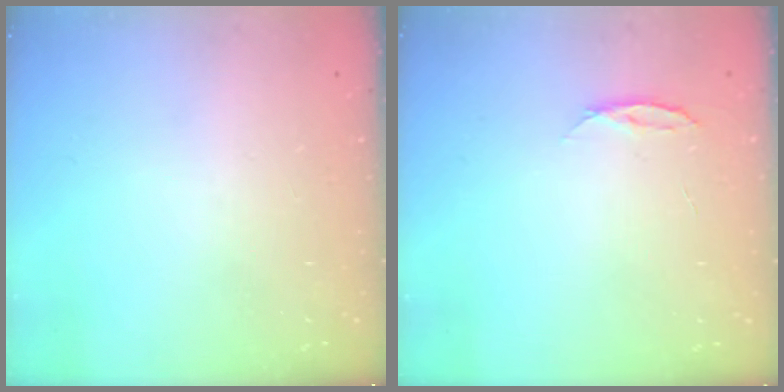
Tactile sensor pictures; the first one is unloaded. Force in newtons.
{"total": 4.0, "press": 4.0, "slide": 0.4}